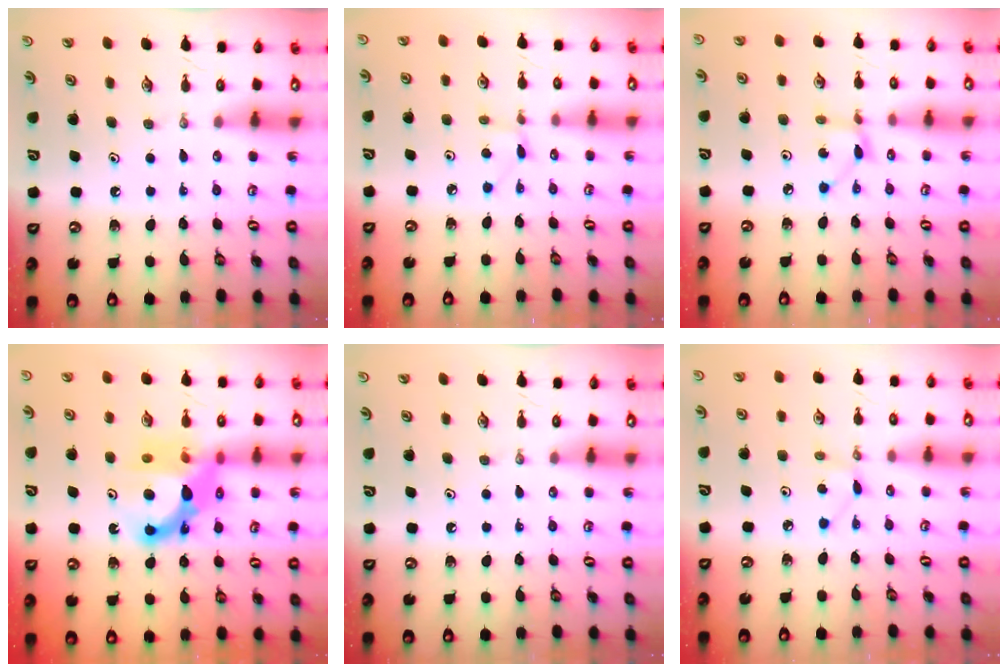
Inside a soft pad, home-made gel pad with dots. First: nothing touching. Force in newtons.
{"total": 2.6, "press": 2.6, "slide": 0.3}
{"total": 2.6, "press": 2.6, "slide": 0.2}
{"total": 12.6, "press": 12.4, "slide": 2.4}
{"total": 0.0}
{"total": 2.8, "press": 2.8, "slide": 0.3}